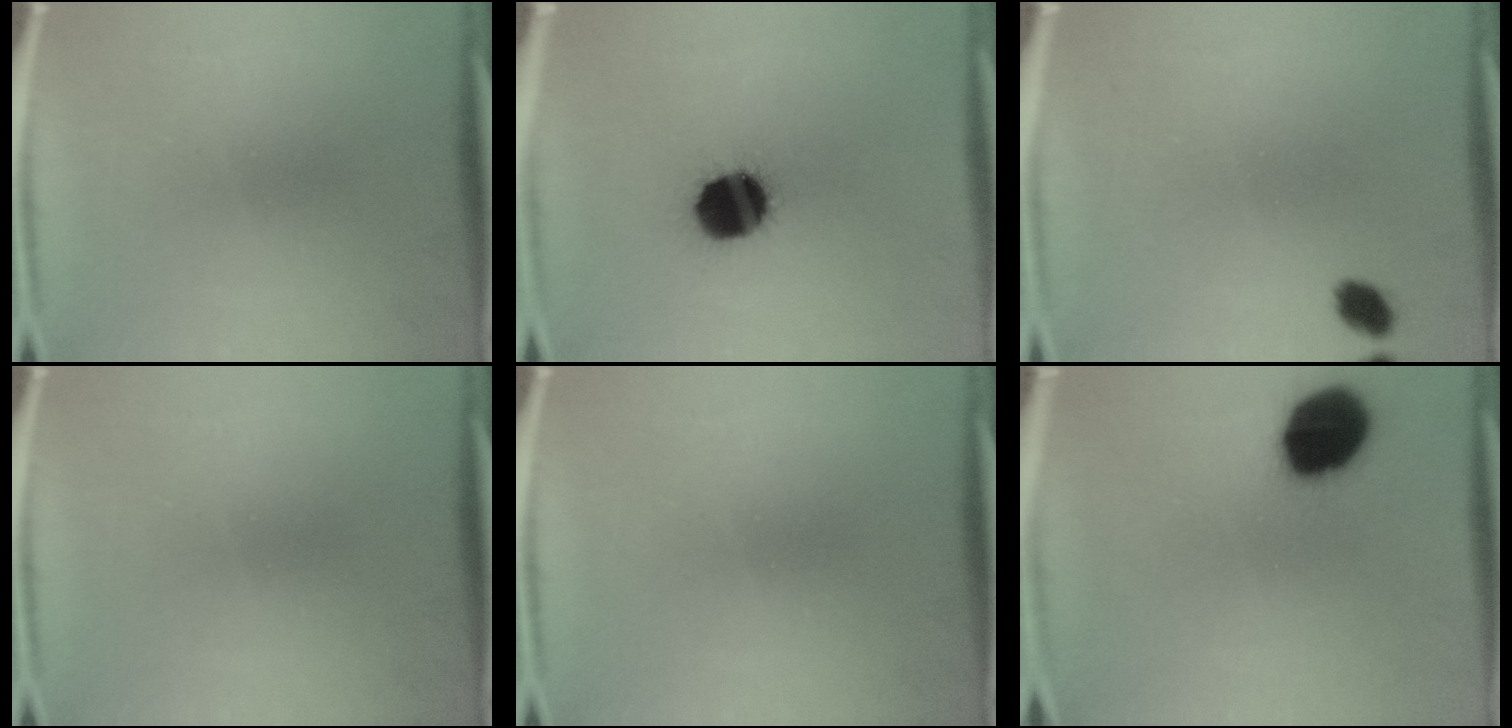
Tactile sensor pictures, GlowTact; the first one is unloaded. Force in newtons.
{"total": 16.2}
{"total": 2.8}
{"total": 0.0}
{"total": 0.0}
{"total": 16.1}